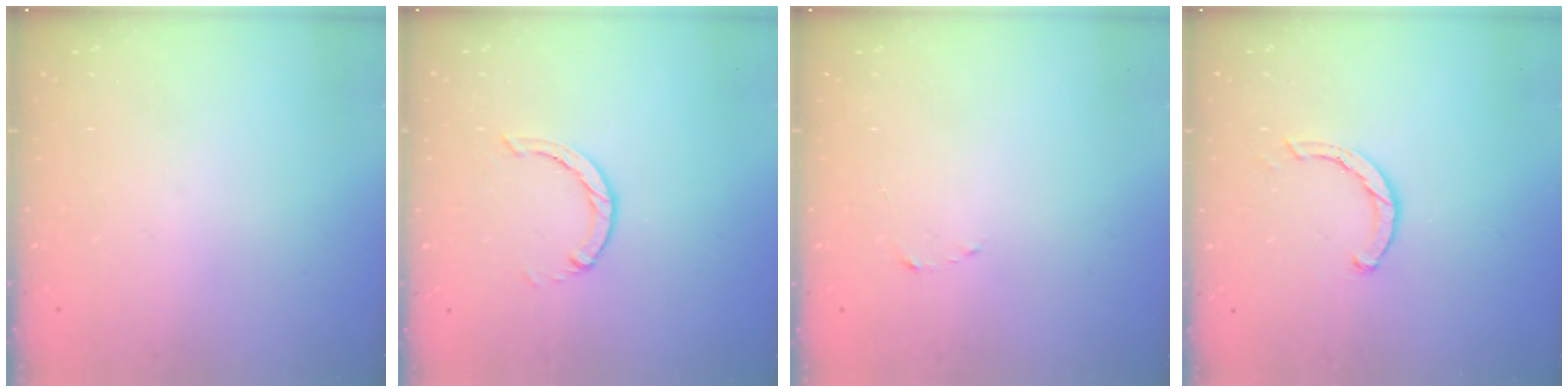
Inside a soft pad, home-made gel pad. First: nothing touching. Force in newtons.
{"total": 1.0, "press": 0.9, "slide": 0.3}
{"total": 1.5, "press": 1.5, "slide": 0.2}
{"total": 2.4, "press": 2.4, "slide": 0.1}